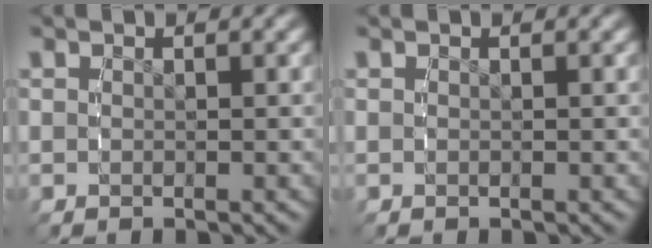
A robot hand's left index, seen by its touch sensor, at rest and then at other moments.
{"total": 0.0}